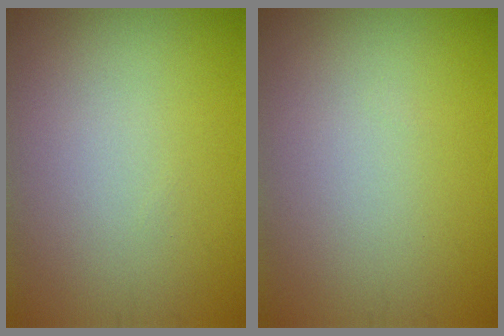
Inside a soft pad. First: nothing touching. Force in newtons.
{"total": 0.0}